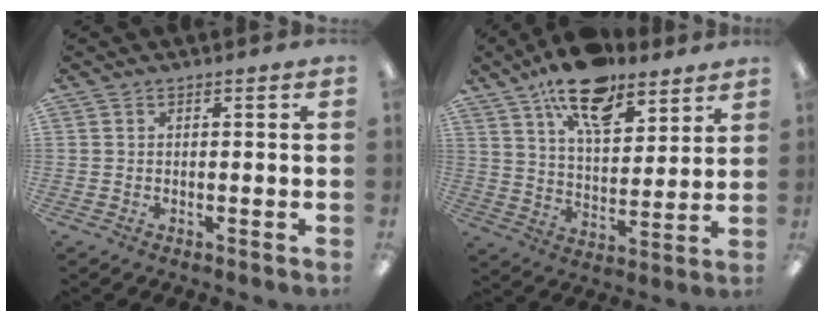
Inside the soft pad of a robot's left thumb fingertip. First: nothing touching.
{"total": 16.2, "force": [11.5, 6.9, 9.0], "torque": [-0.140, -0.056, 0.198]}